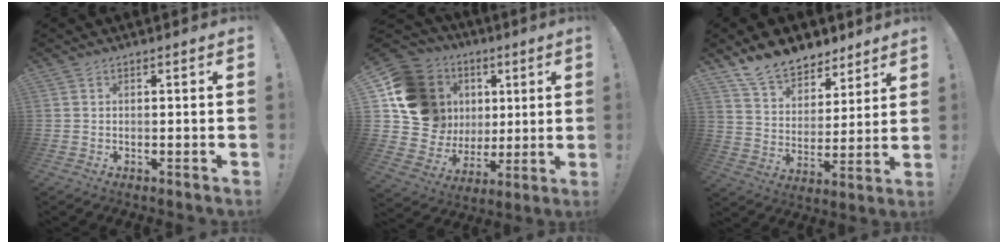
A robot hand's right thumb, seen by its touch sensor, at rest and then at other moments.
{"total": 19.0, "force": [5.9, 16.2, 8.1], "torque": [-0.130, -0.028, 0.149]}
{"total": 12.9, "force": [10.9, 6.2, 3.2], "torque": [-0.059, -0.085, 0.206]}